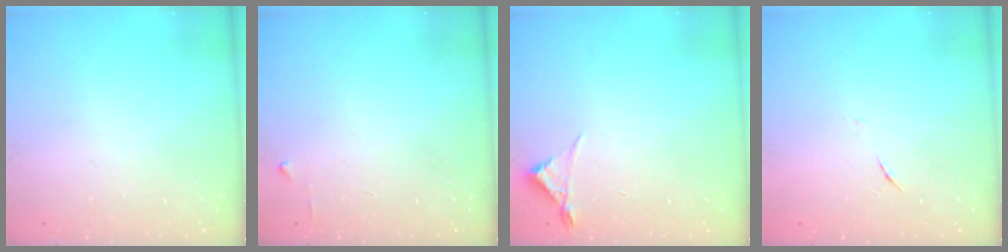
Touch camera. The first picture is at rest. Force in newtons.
{"total": 3.7, "press": 3.6, "slide": 0.4}
{"total": 4.2, "press": 4.1, "slide": 0.5}
{"total": 4.3, "press": 4.1, "slide": 1.2}